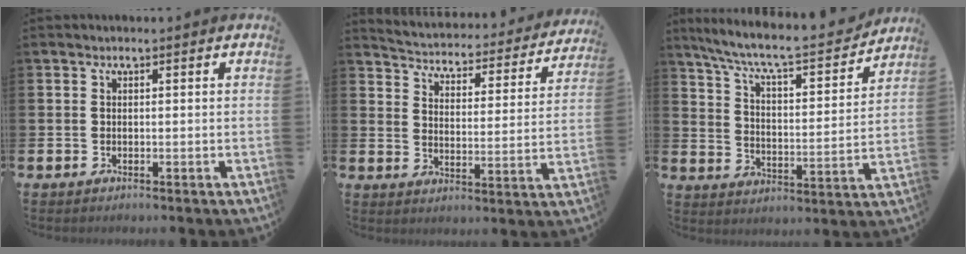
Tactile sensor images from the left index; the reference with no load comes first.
{"total": 3.7, "force": [3.6, 0.9, 0.6], "torque": [-0.040, -0.035, 0.053]}
{"total": 8.4, "force": [7.6, 0.9, 3.4], "torque": [-0.093, -0.054, 0.124]}